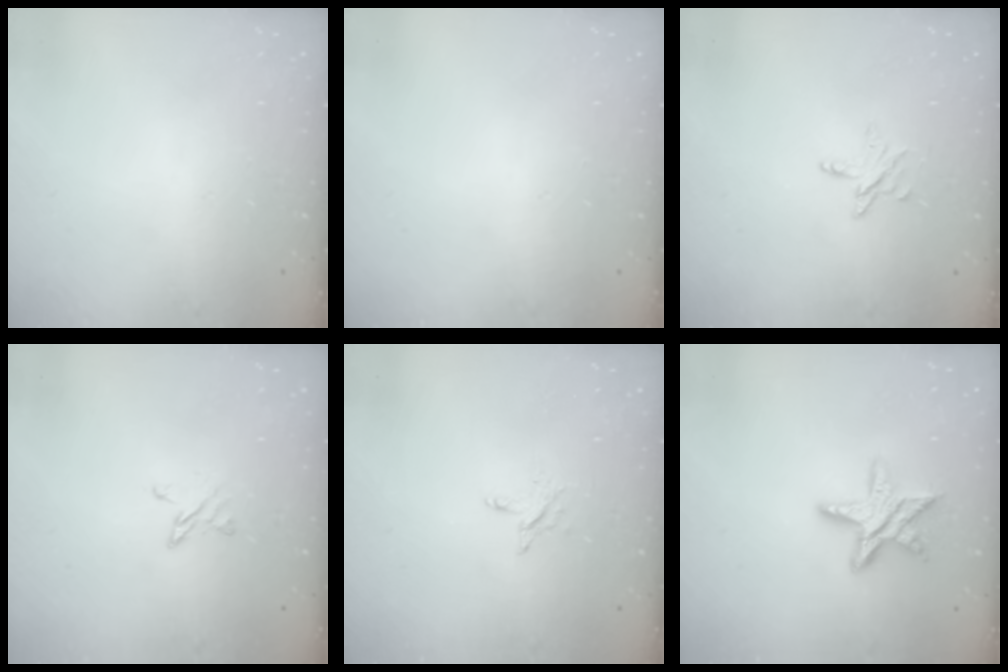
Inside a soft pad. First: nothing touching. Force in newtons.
{"total": 0.0}
{"total": 4.7, "press": 4.7, "slide": 0.4}
{"total": 3.8, "press": 3.8, "slide": 0.3}
{"total": 2.4, "press": 2.4, "slide": 0.1}
{"total": 10.4, "press": 10.4, "slide": 0.5}